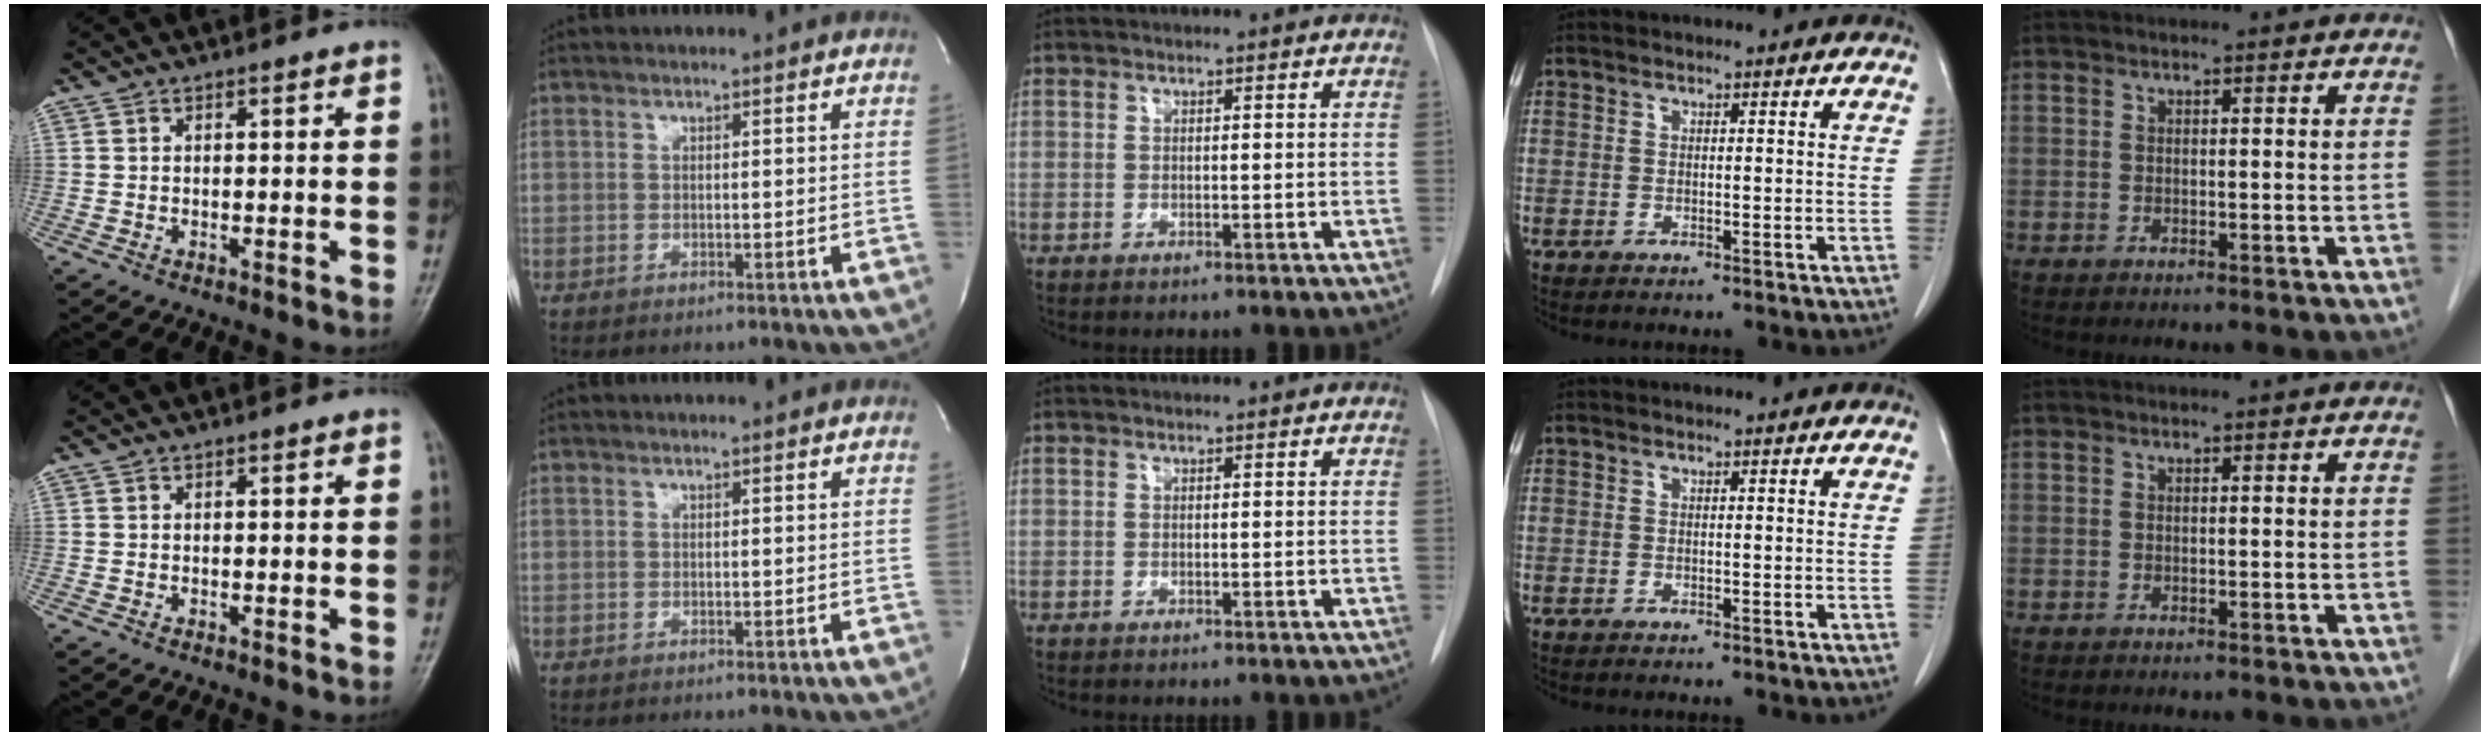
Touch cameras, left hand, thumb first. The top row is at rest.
{}